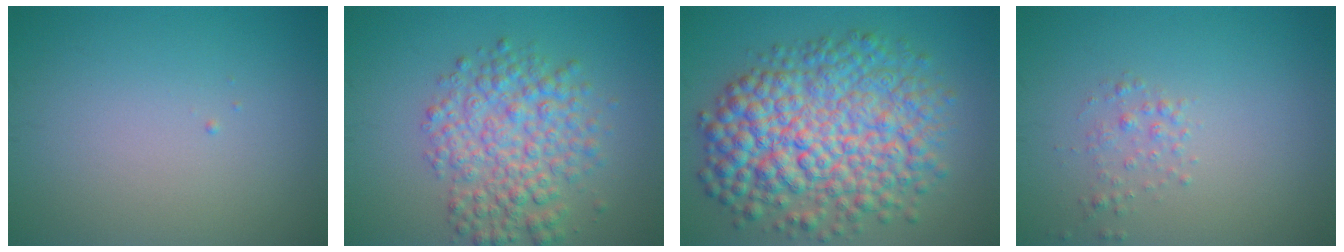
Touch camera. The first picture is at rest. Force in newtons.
{"total": 5.8, "press": 5.8, "slide": 0.1}
{"total": 11.0, "press": 11.0, "slide": 0.1}
{"total": 1.3, "press": 1.2, "slide": 0.1}